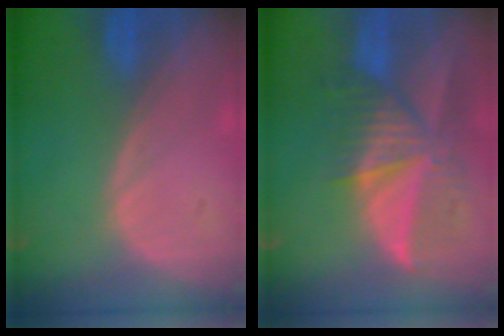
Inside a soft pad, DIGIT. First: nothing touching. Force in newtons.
{"total": 9.8, "press": 8.6, "slide": 4.7}